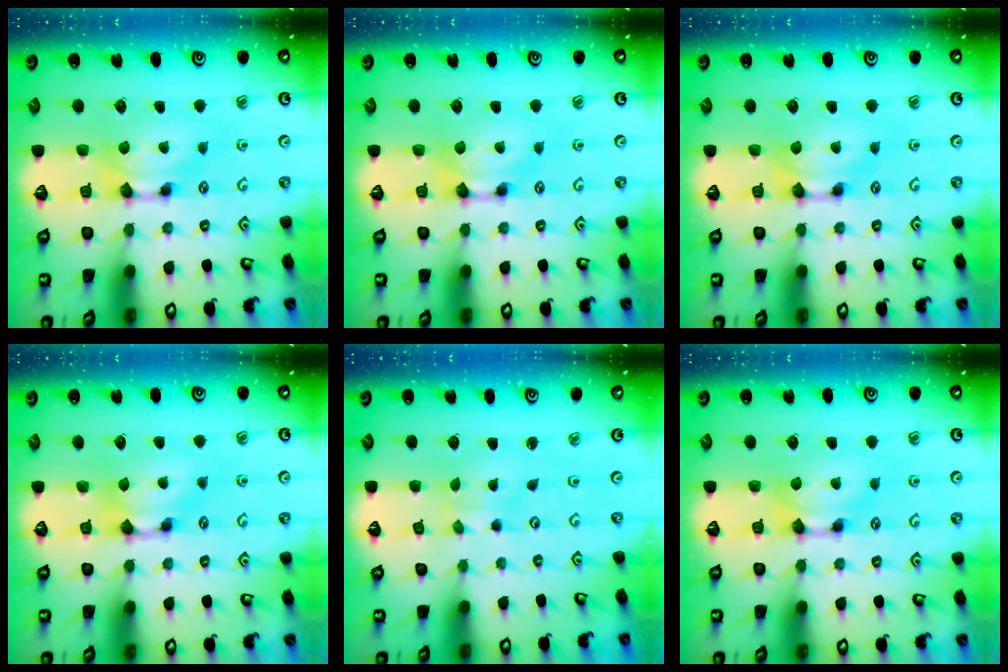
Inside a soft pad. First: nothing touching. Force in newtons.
{"total": 0.0}
{"total": 0.0}
{"total": 0.6, "press": 0.2, "slide": 0.5}
{"total": 3.7, "press": 3.7, "slide": 0.7}
{"total": 0.0}